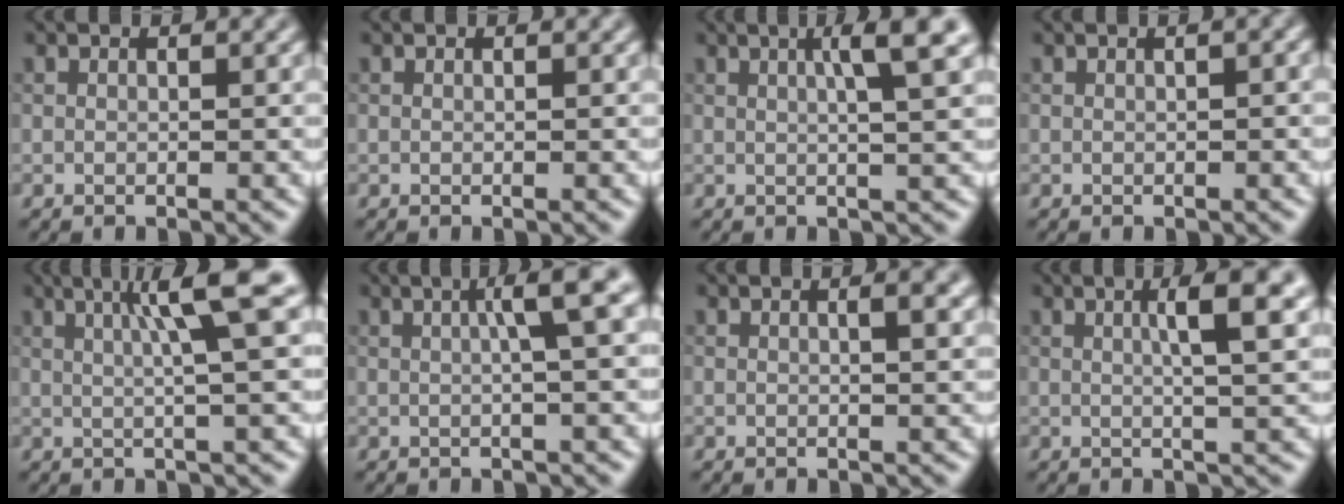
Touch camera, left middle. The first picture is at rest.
{"total": 0.0}
{"total": 4.4, "force": [1.5, 0.7, 4.0], "torque": [-0.054, 0.010, 0.020]}
{"total": 1.0, "force": [0.2, 0.2, 1.0], "torque": [-0.013, 0.006, 0.002]}
{"total": 6.1, "force": [1.9, 0.7, 5.7], "torque": [-0.079, 0.016, 0.029]}
{"total": 4.2, "force": [0.9, 0.5, 4.0], "torque": [-0.055, 0.014, 0.012]}
{"total": 2.3, "force": [0.8, 0.7, 2.0], "torque": [-0.018, 0.004, 0.009]}
{"total": 5.2, "force": [1.5, 1.0, 4.8], "torque": [-0.061, 0.011, 0.019]}